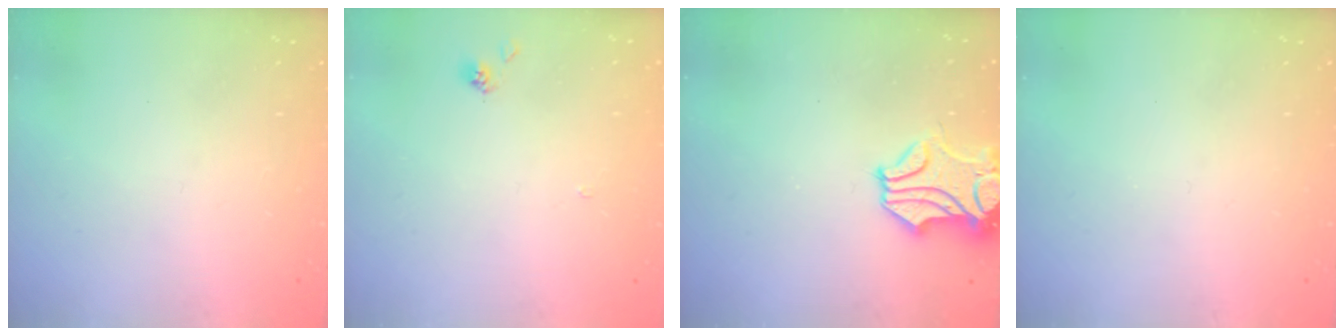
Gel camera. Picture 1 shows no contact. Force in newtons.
{"total": 1.4, "press": 1.4, "slide": 0.3}
{"total": 2.2, "press": 1.7, "slide": 1.4}
{"total": 0.0}